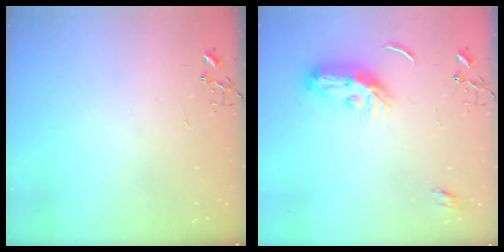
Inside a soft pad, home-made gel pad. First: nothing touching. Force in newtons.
{"total": 10.2, "press": 10.2, "slide": 0.5}